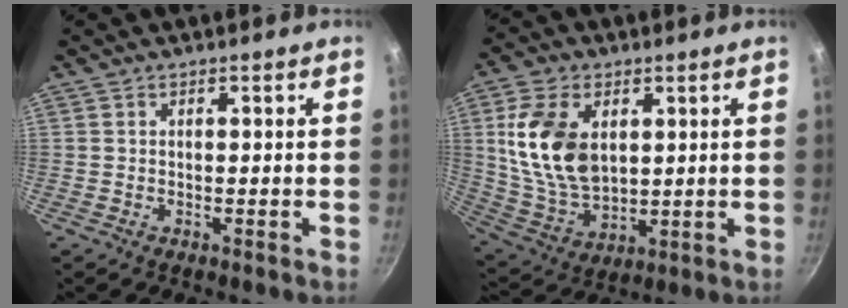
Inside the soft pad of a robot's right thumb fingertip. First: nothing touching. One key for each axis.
{"total": 15.6, "fx": 3.5, "fy": 9.9, "fz": 11.5, "tx": -0.202, "ty": -0.019, "tz": 0.081}